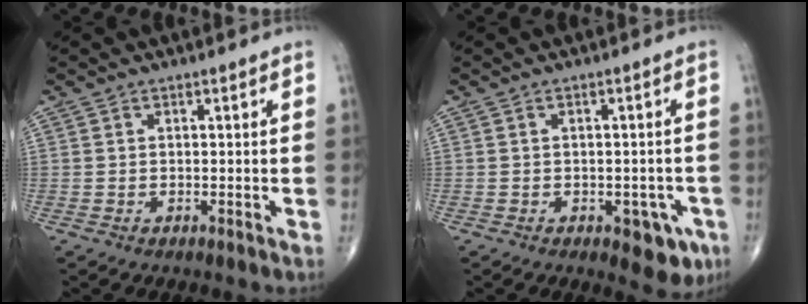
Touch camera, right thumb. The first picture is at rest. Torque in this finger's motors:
{"motor_torque": [0.55, 0.73, -0.01, -0.20, 0.01]}